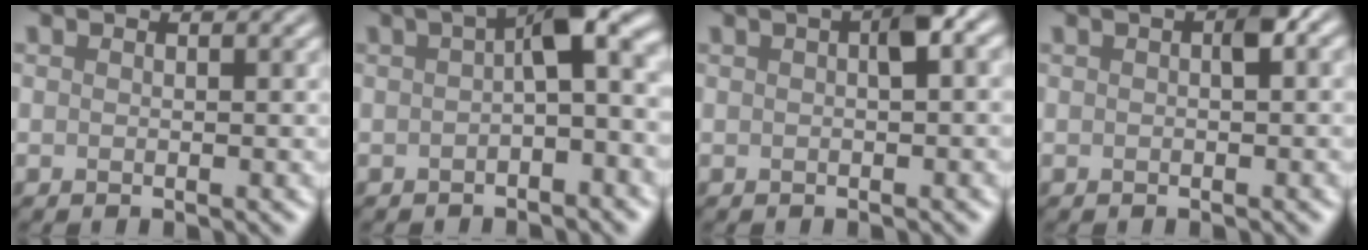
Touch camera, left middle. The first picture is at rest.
{"total": 5.4, "force": [0.1, 1.7, 5.1], "torque": [-0.061, 0.020, -0.008]}
{"total": 2.5, "force": [0.3, 0.6, 2.4], "torque": [-0.035, 0.013, 0.006]}
{"total": 2.0, "force": [0.2, 0.7, 1.9], "torque": [-0.025, 0.009, 0.005]}